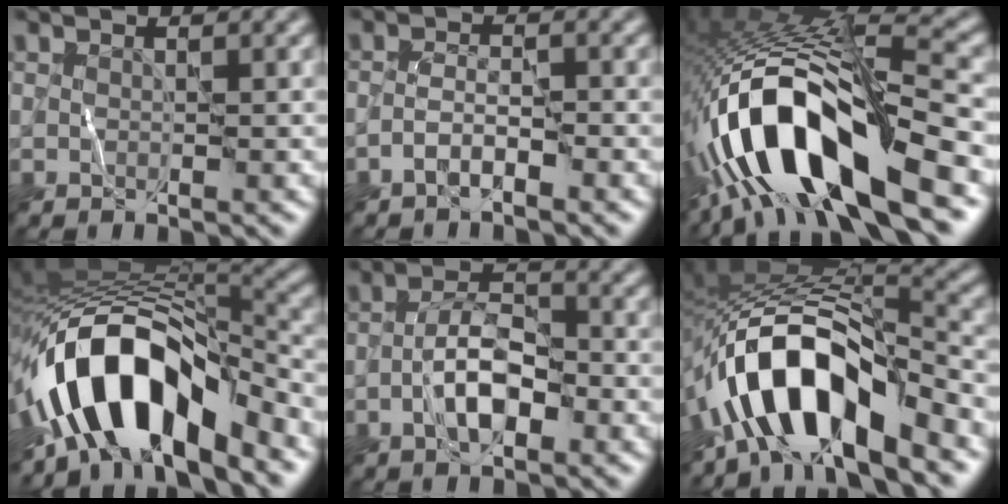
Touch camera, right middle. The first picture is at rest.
{"total": 1.5, "force": [-1.2, 0.2, 0.9], "torque": [-0.020, 0.006, -0.029]}
{"total": 14.9, "force": [-6.1, 5.3, 12.5], "torque": [-0.241, 0.007, -0.105]}
{"total": 12.6, "force": [-6.1, 5.8, 9.4], "torque": [-0.148, 0.010, -0.111]}
{"total": 4.1, "force": [-1.7, 1.6, 3.4], "torque": [-0.057, 0.012, -0.039]}
{"total": 10.0, "force": [-5.7, 3.9, 7.3], "torque": [-0.114, 0.014, -0.107]}